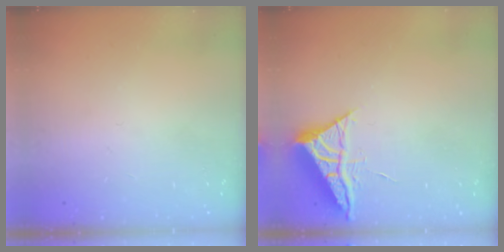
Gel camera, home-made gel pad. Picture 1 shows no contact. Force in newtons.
{"total": 6.0, "press": 5.9, "slide": 0.4}